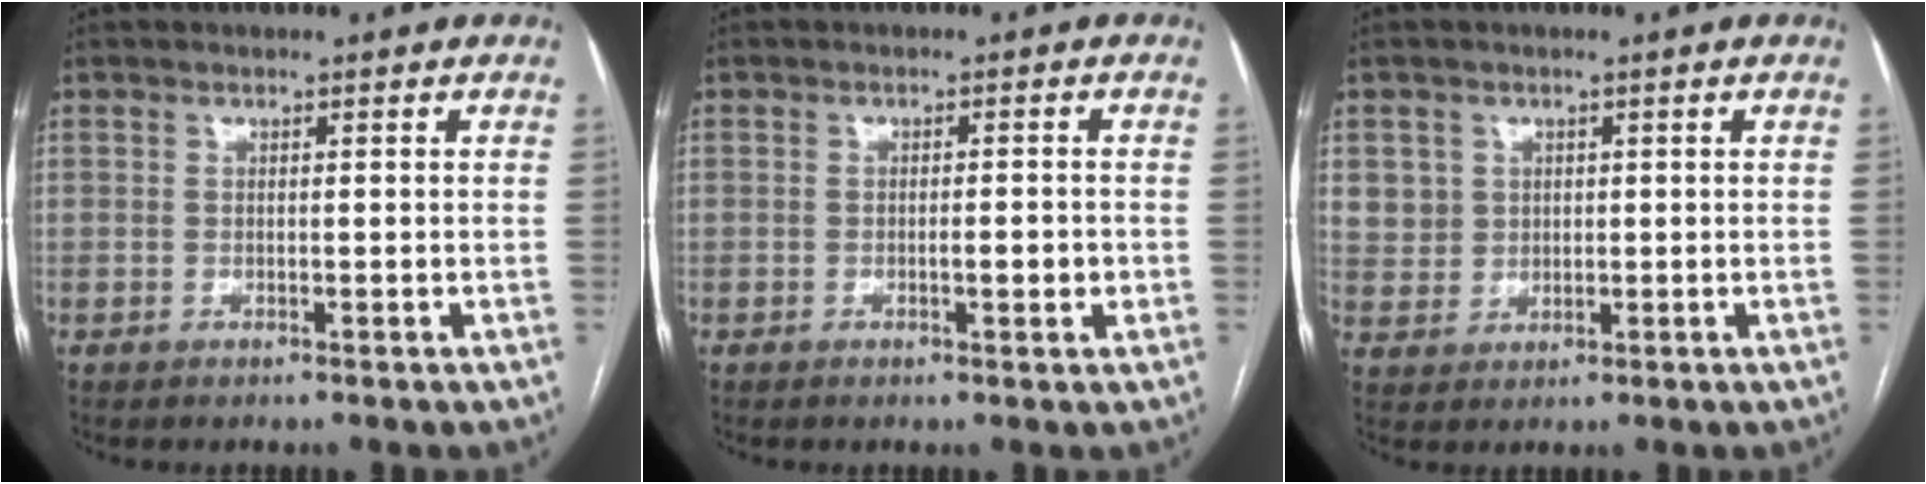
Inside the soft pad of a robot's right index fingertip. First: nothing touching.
{"total": 2.2, "force": [-0.5, 0.5, 2.1], "torque": [-0.036, 0.000, -0.006]}
{"total": 4.4, "force": [1.7, 4.1, 0.4], "torque": [-0.003, 0.006, 0.041]}